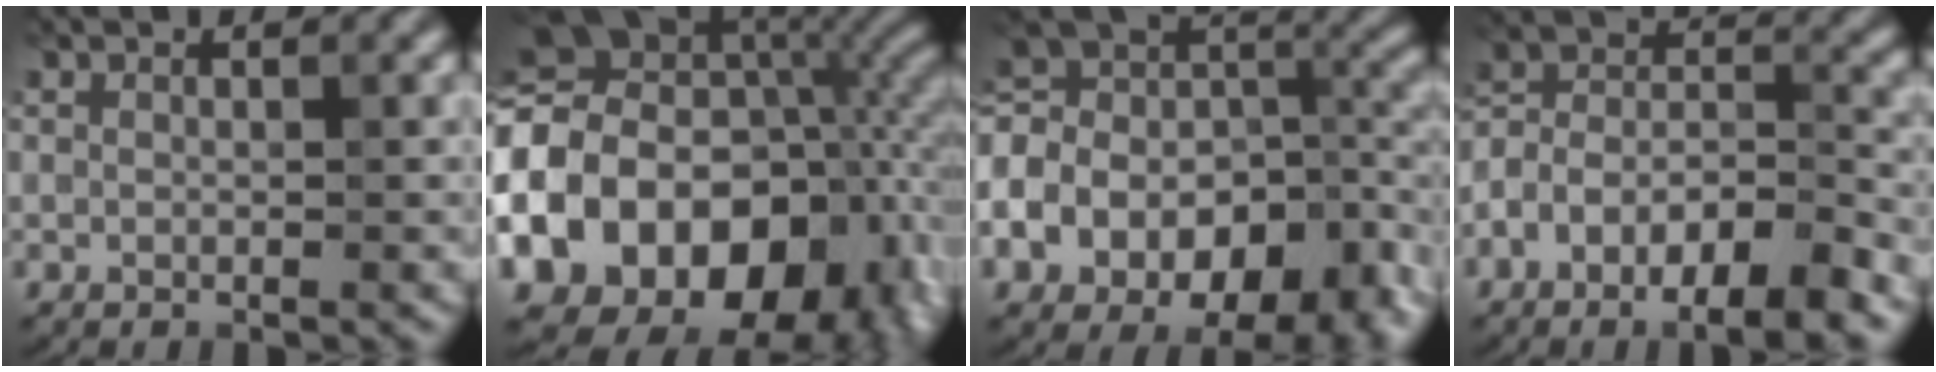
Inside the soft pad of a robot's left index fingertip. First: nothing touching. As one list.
[{"total": 19.3, "force": [-5.5, 14.3, 11.7], "torque": [-0.219, -0.010, -0.090]}, {"total": 16.7, "force": [-5.5, 10.9, 11.4], "torque": [-0.240, -0.002, -0.073]}, {"total": 9.9, "force": [-5.7, 4.4, 6.8], "torque": [-0.111, 0.006, -0.106]}]